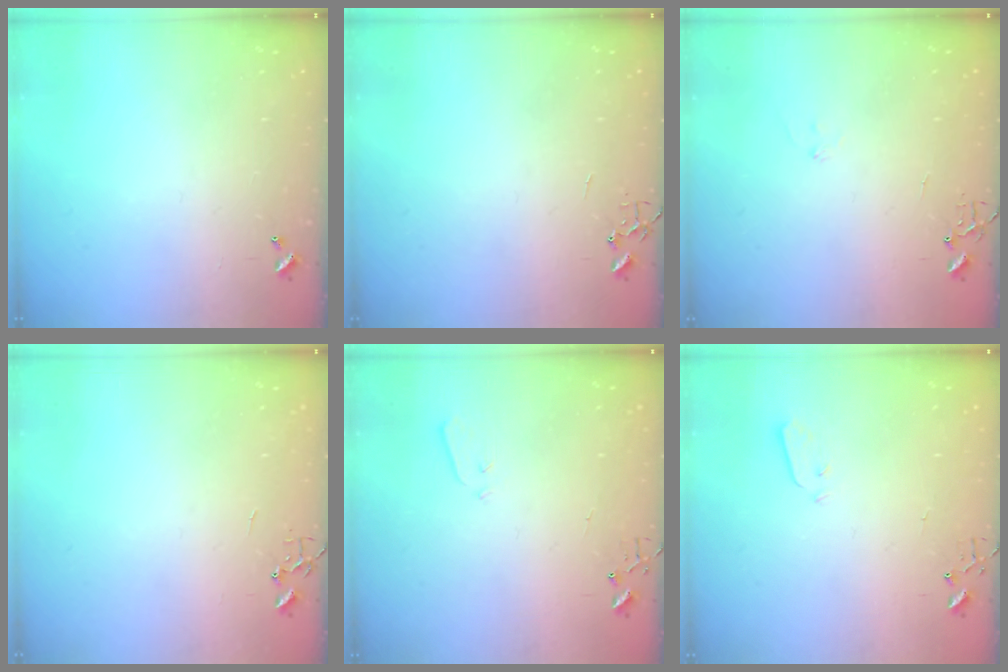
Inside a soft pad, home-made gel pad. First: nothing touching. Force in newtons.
{"total": 0.0}
{"total": 7.0, "press": 7.0, "slide": 0.7}
{"total": 0.0}
{"total": 3.4, "press": 3.3, "slide": 0.5}
{"total": 3.0, "press": 3.0, "slide": 0.3}